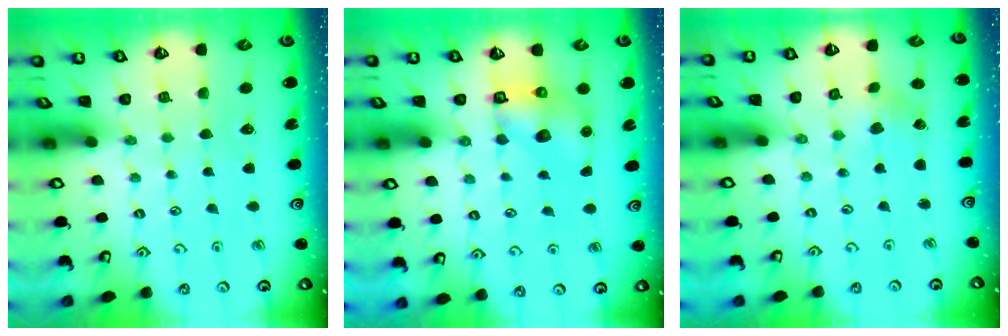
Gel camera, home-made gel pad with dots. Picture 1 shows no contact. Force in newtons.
{"total": 7.0, "press": 7.0, "slide": 0.9}
{"total": 0.7, "press": 0.7, "slide": 0.0}